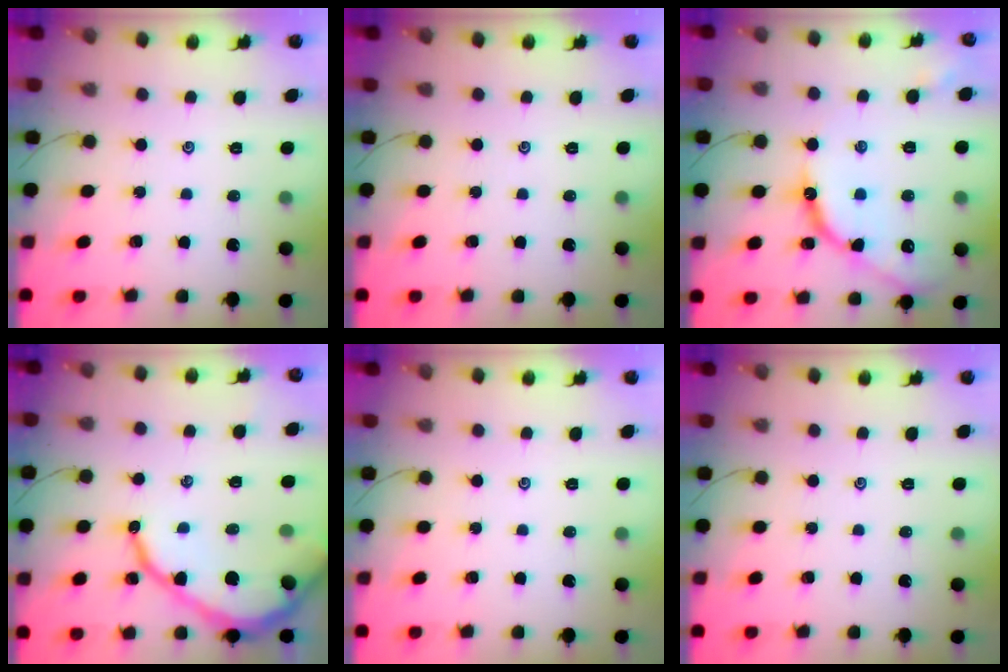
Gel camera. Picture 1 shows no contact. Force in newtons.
{"total": 0.0}
{"total": 12.4, "press": 12.4, "slide": 0.9}
{"total": 13.2, "press": 13.2, "slide": 1.2}
{"total": 0.0}
{"total": 0.0}